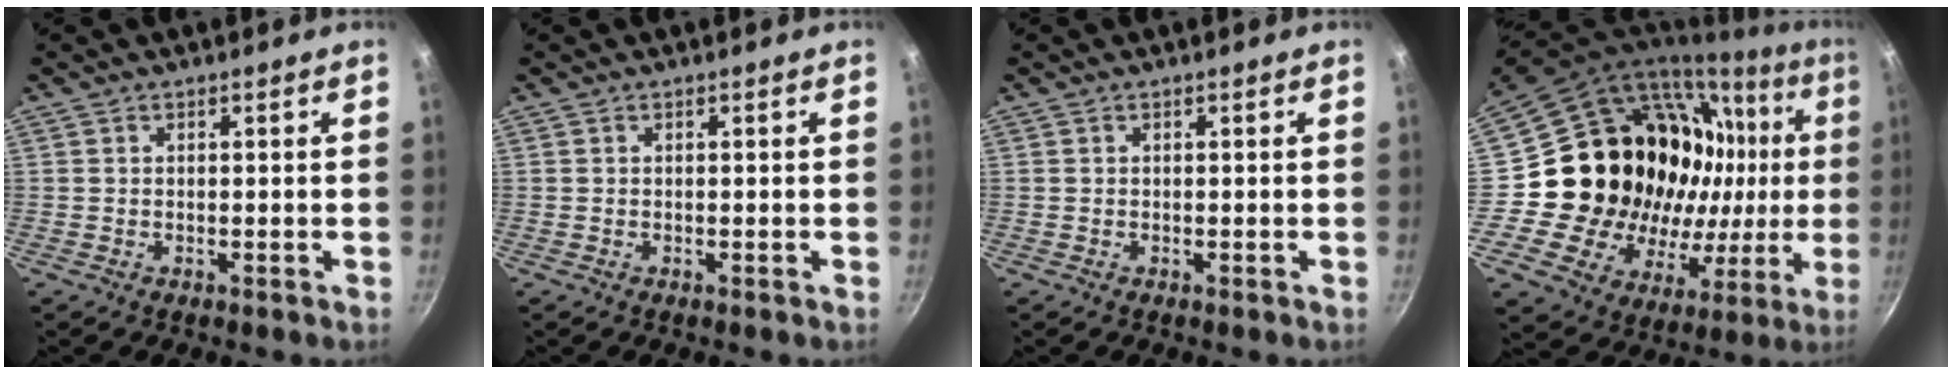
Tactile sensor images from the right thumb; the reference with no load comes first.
{"total": 0.0}
{"total": 0.0}
{"total": 28.6, "force": [2.6, 21.1, 19.1], "torque": [-0.280, 0.020, 0.057]}